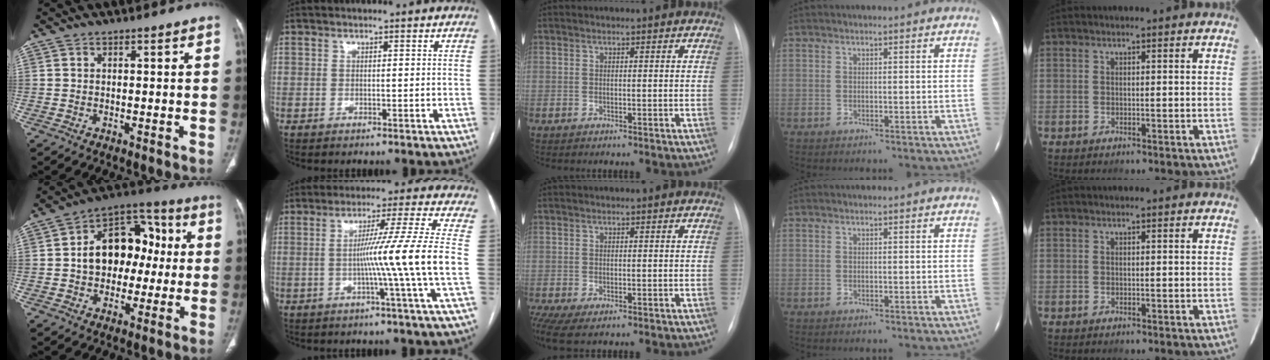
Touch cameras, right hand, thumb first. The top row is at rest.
{"thumb": {"total": 15.9, "force": [0.7, 11.3, 11.1], "torque": [-0.122, 0.038, 0.004]}, "index": {"total": 10.8, "force": [-2.2, -3.4, 10.0], "torque": [-0.159, -0.005, -0.035]}, "middle": {"total": 5.5, "force": [-2.5, 2.7, 4.1], "torque": [-0.095, -0.012, -0.037]}}